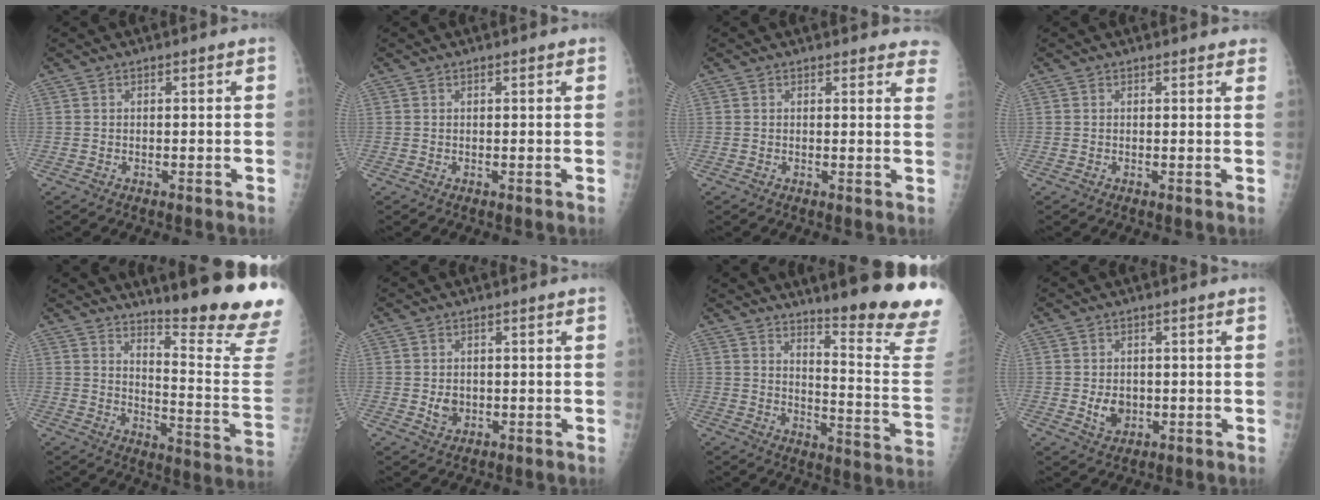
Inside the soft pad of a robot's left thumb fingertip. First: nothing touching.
{"total": 0.7, "force": [0.4, 0.3, 0.5], "torque": [-0.008, 0.000, 0.004]}
{"total": 5.6, "force": [5.3, 1.8, 0.9], "torque": [0.029, -0.022, 0.029]}
{"total": 1.9, "force": [1.7, 0.7, 0.5], "torque": [0.007, -0.006, 0.008]}
{"total": 21.0, "force": [17.5, 0.9, 11.7], "torque": [-0.138, -0.182, 0.226]}
{"total": 3.1, "force": [-0.4, 2.5, 1.7], "torque": [-0.017, 0.001, -0.001]}
{"total": 20.4, "force": [16.1, 1.4, 12.4], "torque": [-0.140, -0.154, 0.206]}
{"total": 4.4, "force": [-0.6, 3.4, 2.7], "torque": [-0.030, -0.001, -0.002]}